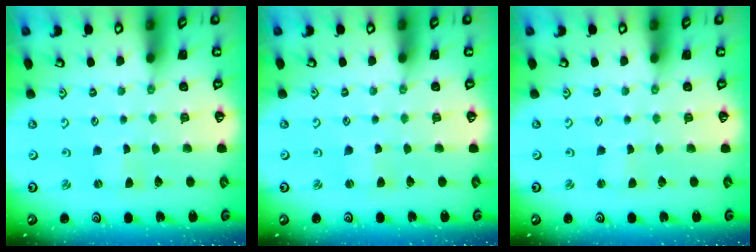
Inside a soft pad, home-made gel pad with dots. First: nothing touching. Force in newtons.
{"total": 2.0, "press": 2.0, "slide": 0.3}
{"total": 0.0}